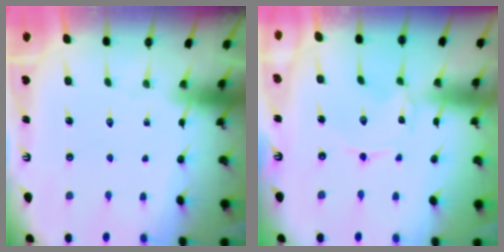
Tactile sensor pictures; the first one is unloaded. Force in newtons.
{"total": 0.0}